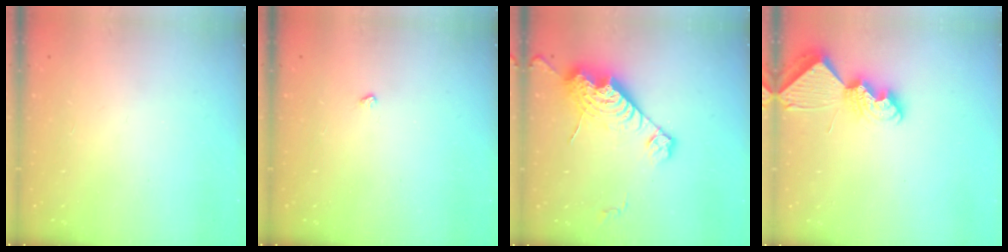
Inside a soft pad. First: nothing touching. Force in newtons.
{"total": 3.0, "press": 2.9, "slide": 0.4}
{"total": 15.5, "press": 15.4, "slide": 1.3}
{"total": 8.3, "press": 8.2, "slide": 0.9}